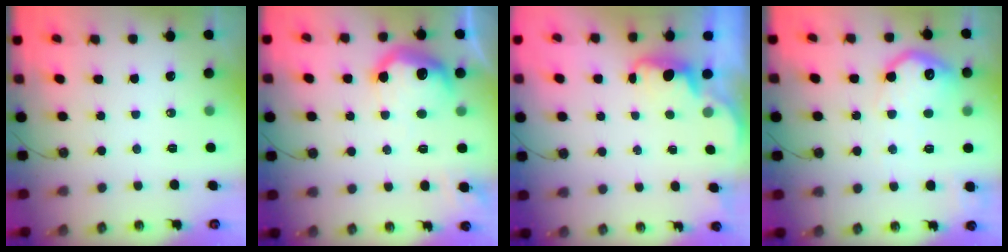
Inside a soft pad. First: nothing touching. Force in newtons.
{"total": 13.7, "press": 13.7, "slide": 0.8}
{"total": 2.1, "press": 2.0, "slide": 0.7}
{"total": 15.5, "press": 15.4, "slide": 1.1}